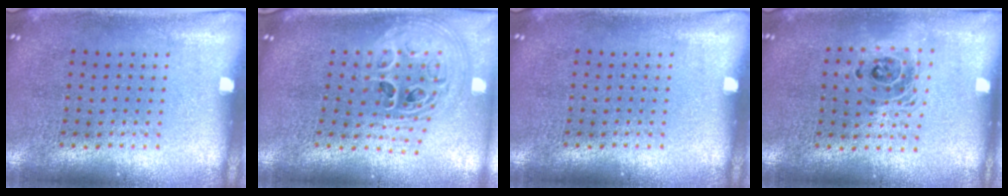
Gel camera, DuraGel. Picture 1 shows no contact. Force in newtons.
{"total": 2.8, "press": 2.0, "slide": 1.9}
{"total": 0.0}
{"total": 1.6, "press": 1.3, "slide": 0.9}